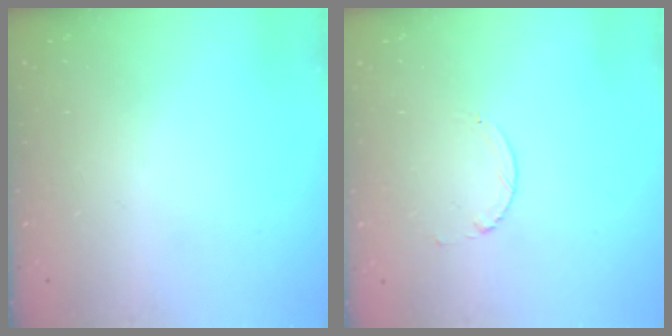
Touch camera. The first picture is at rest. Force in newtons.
{"total": 2.3, "press": 2.3, "slide": 0.3}